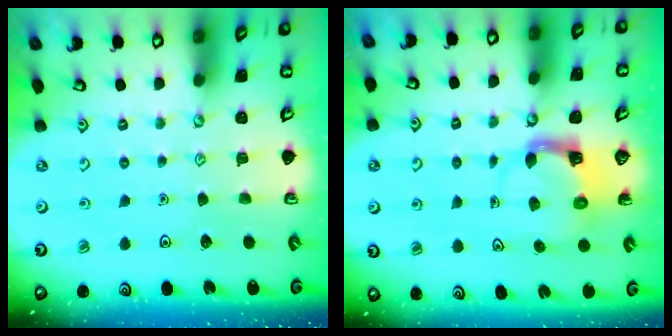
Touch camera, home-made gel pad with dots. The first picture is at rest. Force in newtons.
{"total": 3.8, "press": 3.7, "slide": 0.6}